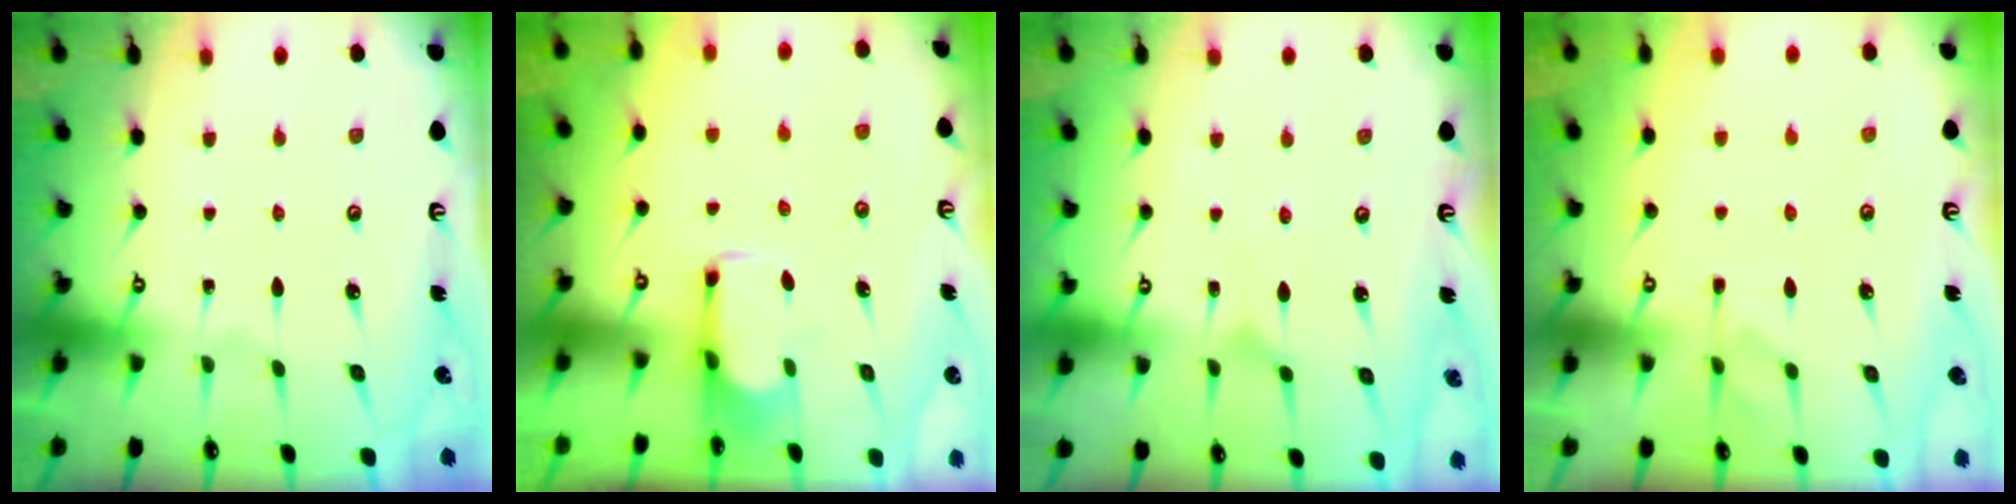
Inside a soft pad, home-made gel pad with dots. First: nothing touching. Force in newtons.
{"total": 2.4, "press": 2.2, "slide": 0.8}
{"total": 3.9, "press": 3.9, "slide": 0.6}
{"total": 4.1, "press": 3.9, "slide": 1.1}